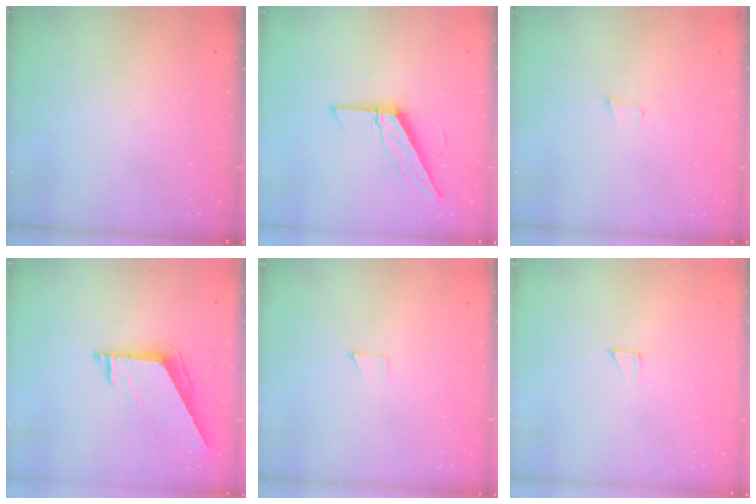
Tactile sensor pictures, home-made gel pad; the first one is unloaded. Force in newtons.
{"total": 11.5, "press": 11.5, "slide": 0.2}
{"total": 3.3, "press": 2.0, "slide": 2.6}
{"total": 7.6, "press": 7.6, "slide": 0.7}
{"total": 2.7, "press": 2.7, "slide": 0.2}
{"total": 1.9, "press": 1.9, "slide": 0.1}